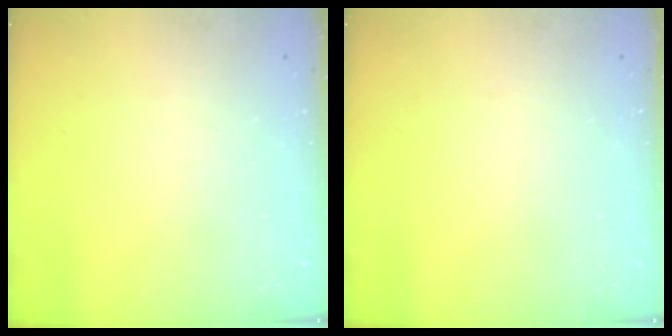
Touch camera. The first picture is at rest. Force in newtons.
{"total": 0.0}